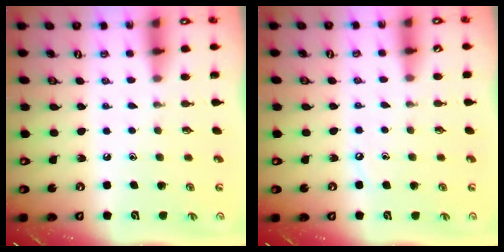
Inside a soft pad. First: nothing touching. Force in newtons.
{"total": 2.9, "press": 2.8, "slide": 0.5}